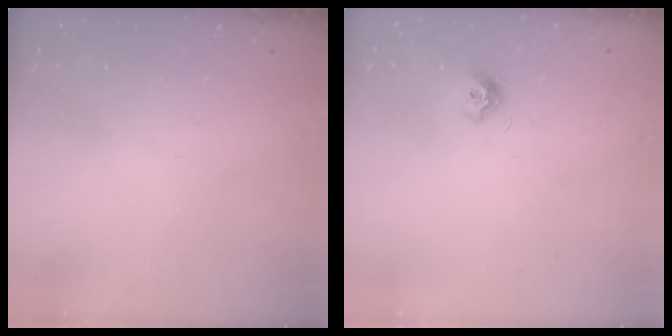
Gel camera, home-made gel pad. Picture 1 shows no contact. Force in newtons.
{"total": 7.8, "press": 7.8, "slide": 0.3}